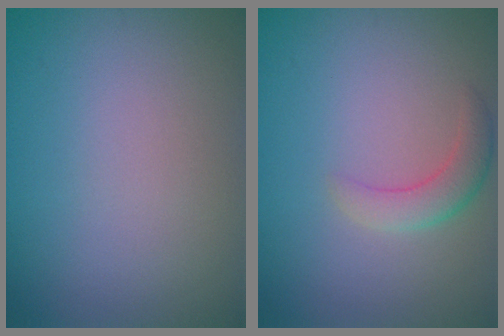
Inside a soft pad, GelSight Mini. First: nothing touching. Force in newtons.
{"total": 2.4, "press": 2.4, "slide": 0.2}